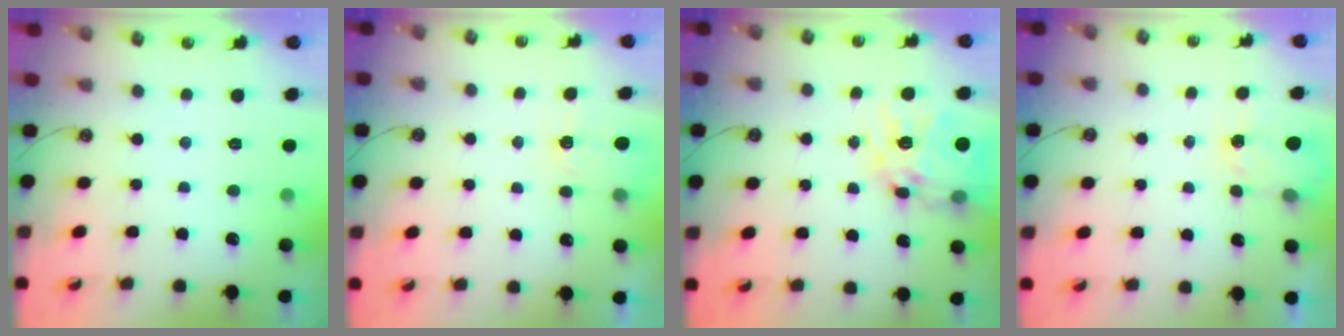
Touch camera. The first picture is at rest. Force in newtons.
{"total": 2.0, "press": 2.0, "slide": 0.3}
{"total": 16.7, "press": 16.7, "slide": 1.7}
{"total": 1.5, "press": 1.5, "slide": 0.2}